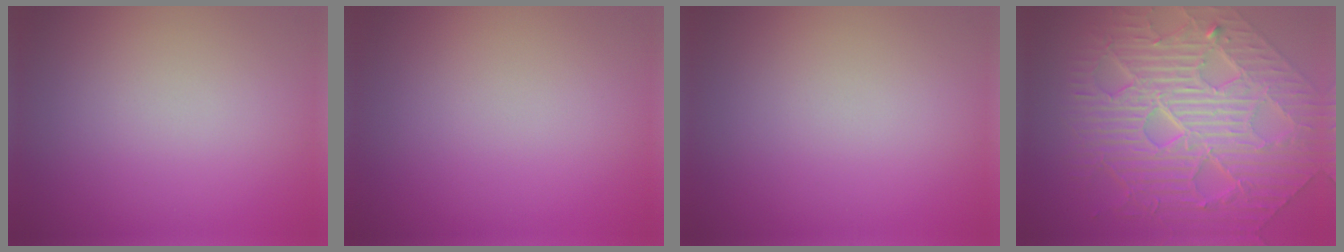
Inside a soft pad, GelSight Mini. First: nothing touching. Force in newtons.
{"total": 0.0}
{"total": 0.0}
{"total": 10.7, "press": 7.4, "slide": 7.7}